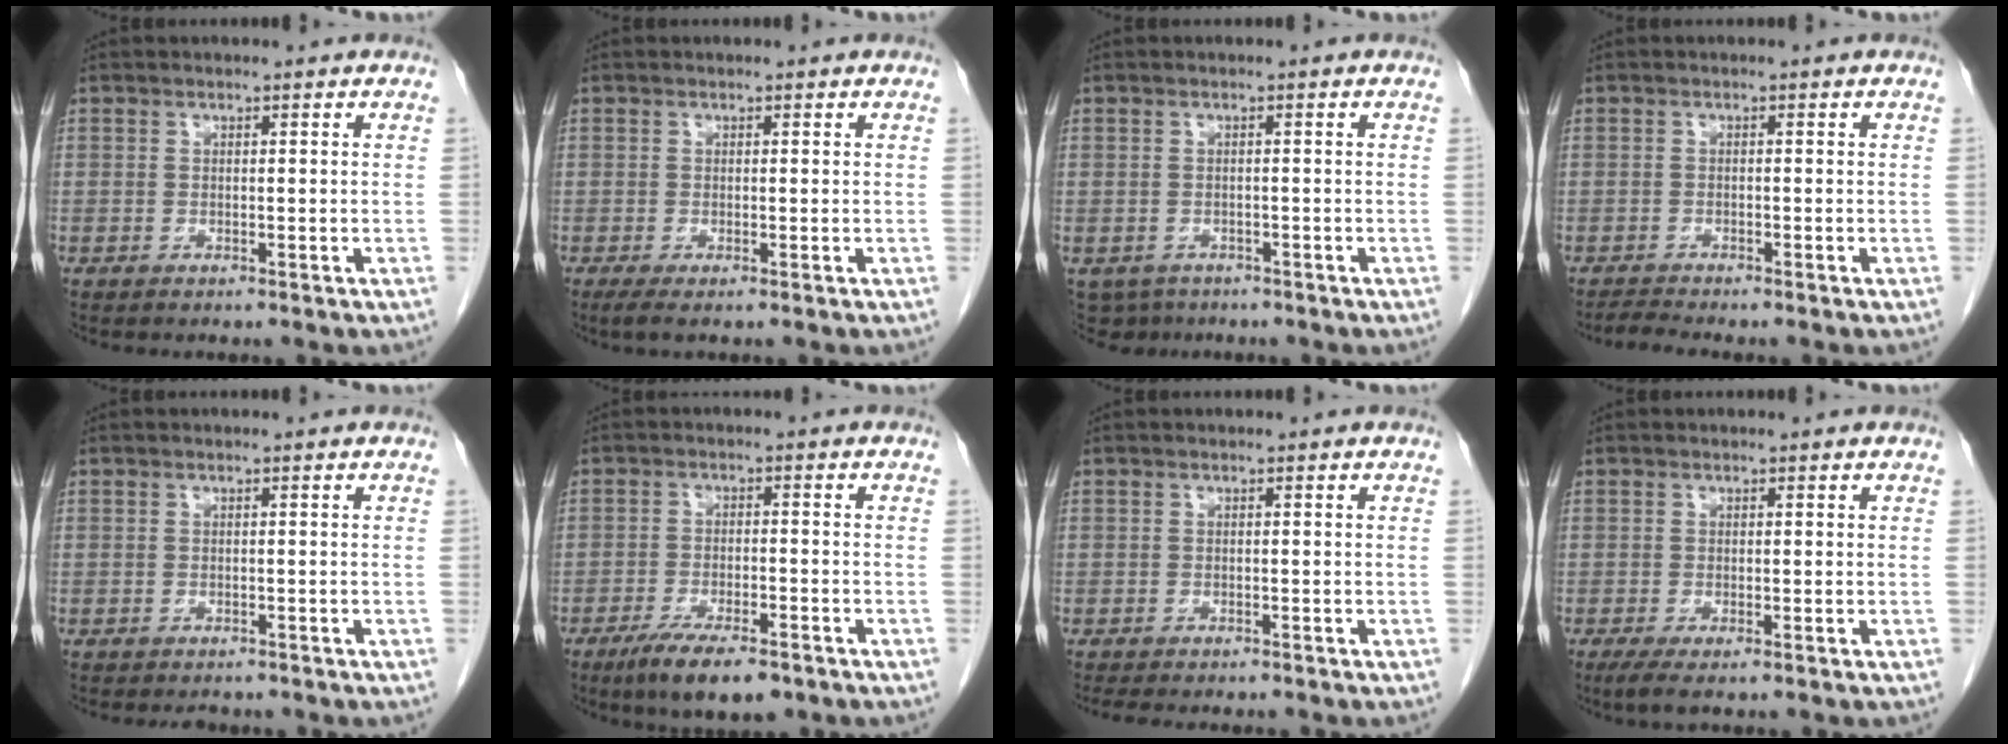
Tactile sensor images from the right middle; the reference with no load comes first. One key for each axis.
{"total": 1.4, "fx": -0.9, "fy": 0.1, "fz": 1.1, "tx": -0.028, "ty": -0.007, "tz": -0.017}
{"total": 4.1, "fx": -3.0, "fy": 2.8, "fz": 0.6, "tx": -0.005, "ty": 0.000, "tz": -0.043}
{"total": 1.7, "fx": -1.6, "fy": -0.4, "fz": 0.3, "tx": -0.012, "ty": -0.009, "tz": -0.031}
{"total": 1.9, "fx": -1.7, "fy": 0.7, "fz": 0.4, "tx": -0.008, "ty": -0.003, "tz": -0.022}
{"total": 8.5, "fx": -5.9, "fy": 2.2, "fz": 5.7, "tx": -0.096, "ty": -0.013, "tz": -0.094}
{"total": 5.9, "fx": -5.1, "fy": 1.5, "fz": 2.7, "tx": -0.032, "ty": -0.008, "tz": -0.069}
{"total": 2.4, "fx": -1.4, "fy": 0.3, "fz": 1.8, "tx": -0.039, "ty": -0.010, "tz": -0.027}